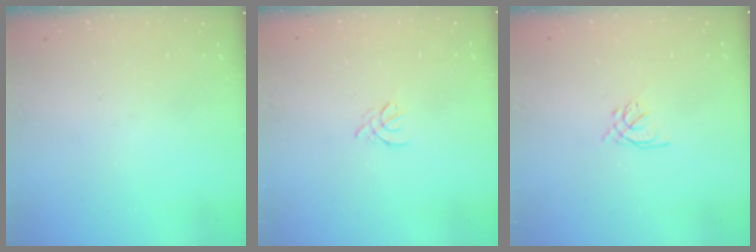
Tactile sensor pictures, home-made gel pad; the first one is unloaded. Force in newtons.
{"total": 2.0, "press": 1.9, "slide": 0.5}
{"total": 1.6, "press": 1.5, "slide": 0.6}